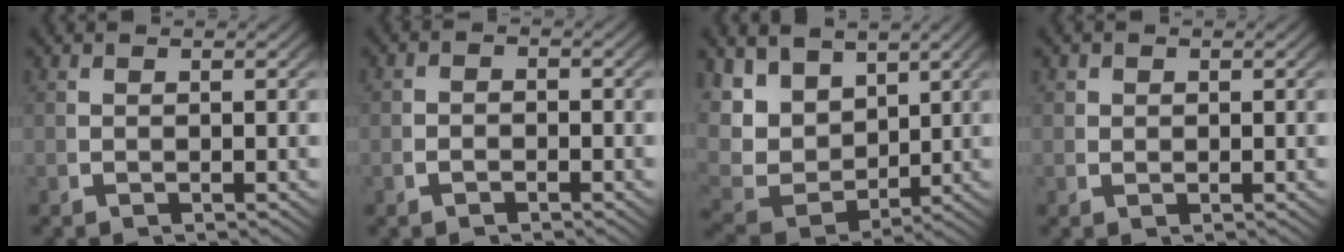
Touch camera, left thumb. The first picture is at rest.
{"total": 1.0, "force": [-0.7, 0.6, 0.3], "torque": [-0.006, -0.002, -0.015]}
{"total": 10.3, "force": [1.6, 8.0, 6.3], "torque": [-0.154, -0.031, 0.037]}
{"total": 1.2, "force": [0.4, 1.0, 0.4], "torque": [-0.013, -0.009, 0.011]}